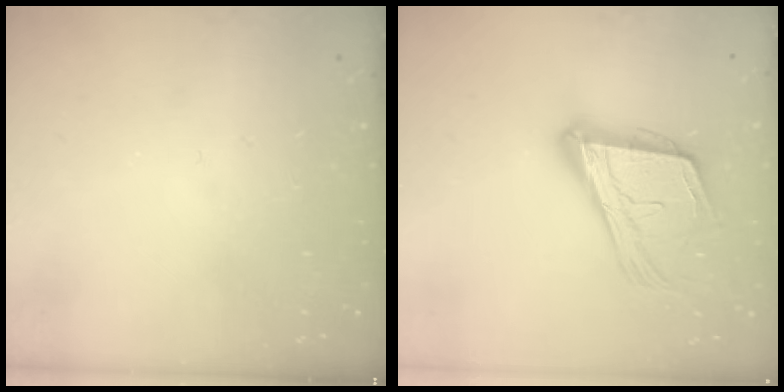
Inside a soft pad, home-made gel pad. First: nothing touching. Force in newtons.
{"total": 17.9, "press": 17.3, "slide": 4.5}